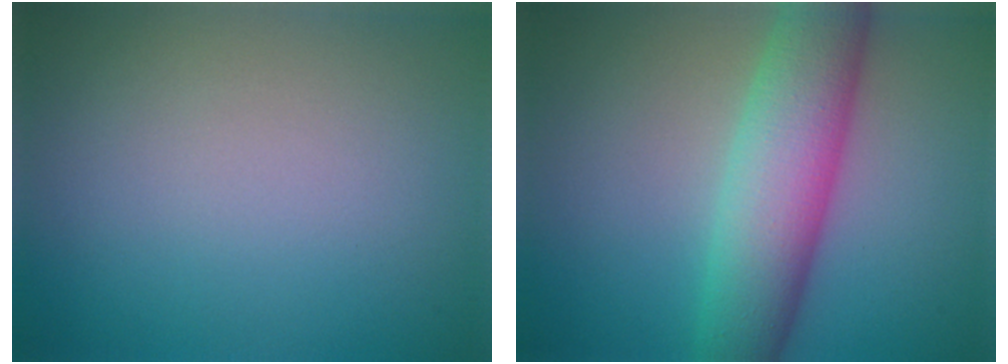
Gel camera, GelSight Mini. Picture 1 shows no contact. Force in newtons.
{"total": 7.8, "press": 7.8, "slide": 0.3}